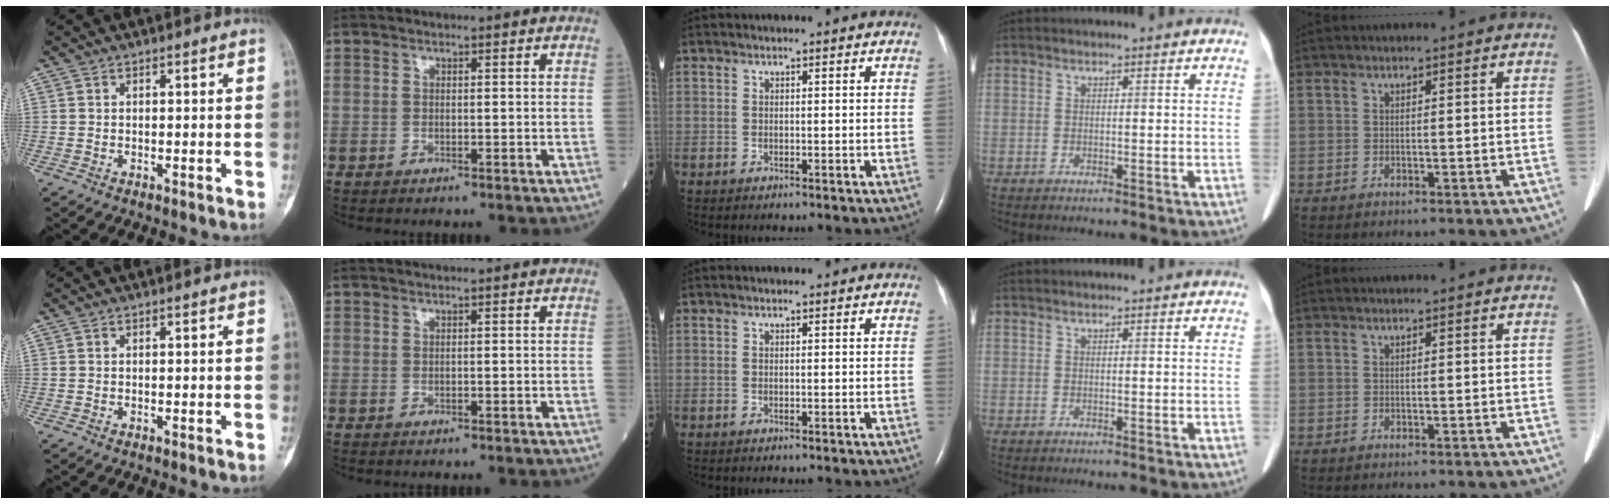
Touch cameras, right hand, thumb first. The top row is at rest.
{}